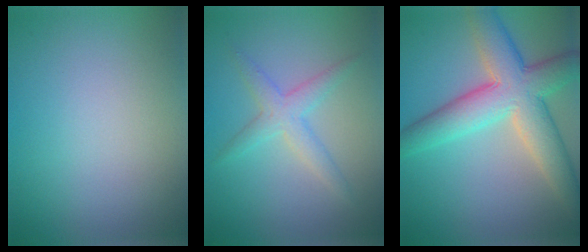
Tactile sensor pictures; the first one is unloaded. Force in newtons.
{"total": 2.5, "press": 2.5, "slide": 0.1}
{"total": 8.0, "press": 8.0, "slide": 0.5}